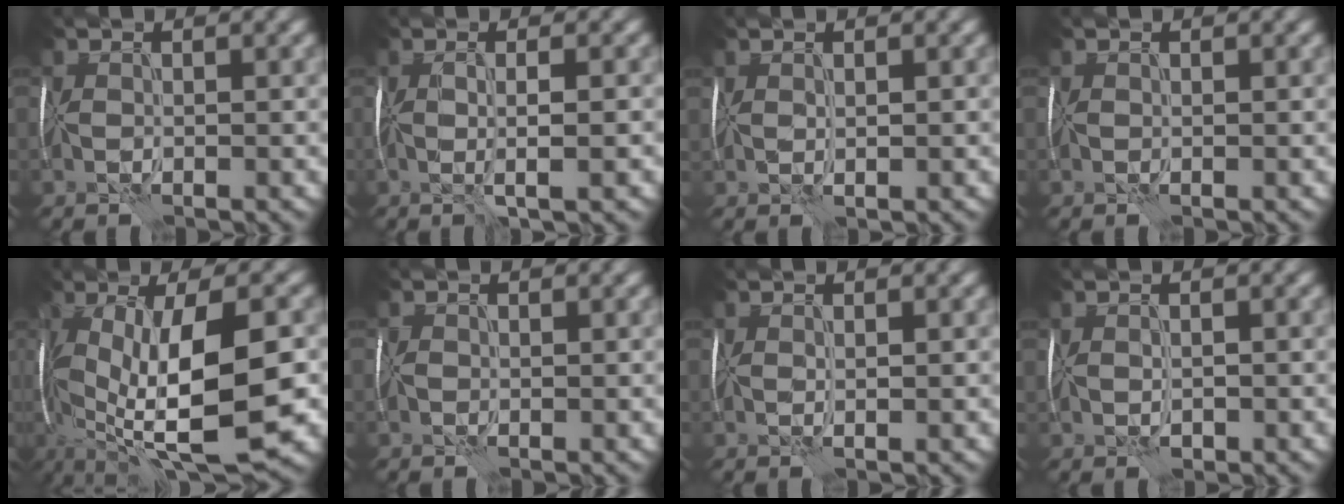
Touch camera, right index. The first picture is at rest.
{"total": 2.4, "force": [0.3, 0.5, 2.4], "torque": [-0.025, 0.004, 0.010]}
{"total": 1.0, "force": [0.7, 0.4, 0.5], "torque": [-0.005, 0.002, 0.016]}
{"total": 0.0}
{"total": 14.1, "force": [-3.0, 4.9, 12.9], "torque": [-0.232, -0.010, -0.048]}
{"total": 0.0}
{"total": 0.9, "force": [0.7, 0.2, 0.6], "torque": [-0.001, 0.004, 0.012]}
{"total": 0.9, "force": [0.1, 0.7, 0.6], "torque": [-0.014, -0.001, 0.008]}